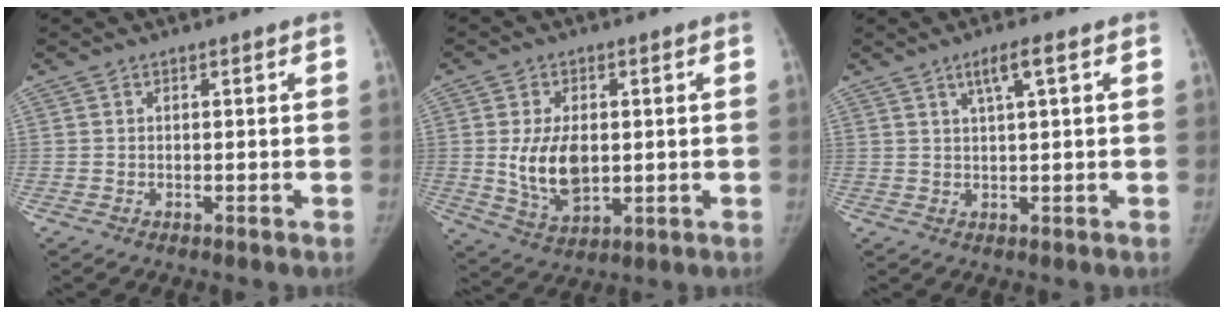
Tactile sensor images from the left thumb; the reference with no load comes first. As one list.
[{"total": 10.1, "force": [0.3, 6.2, 8.0], "torque": [-0.130, -0.009, 0.017]}, {"total": 3.9, "force": [1.7, 0.3, 3.4], "torque": [-0.066, 0.001, 0.034]}]